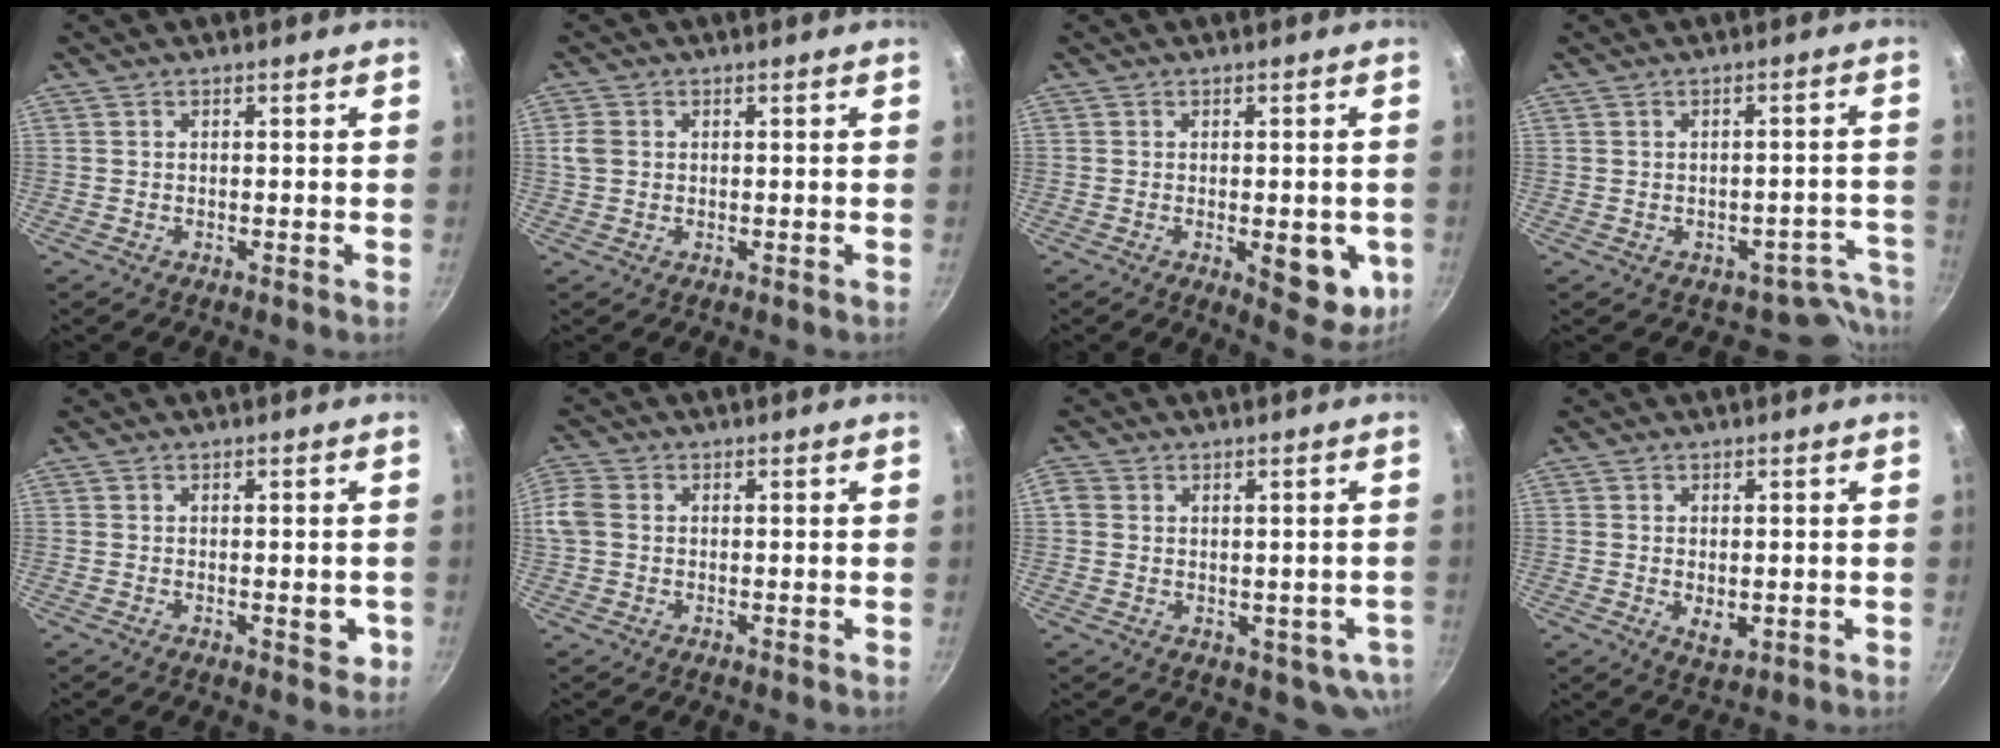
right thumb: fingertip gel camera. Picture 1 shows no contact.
{"total": 2.9, "force": [0.4, 2.4, 1.5], "torque": [-0.026, 0.002, 0.007]}
{"total": 9.3, "force": [-1.9, 4.3, 8.1], "torque": [-0.065, -0.007, -0.017]}
{"total": 7.3, "force": [-4.7, 5.2, 2.1], "torque": [0.050, 0.051, -0.047]}
{"total": 2.9, "force": [-0.5, 1.4, 2.5], "torque": [-0.022, -0.002, -0.006]}
{"total": 4.6, "force": [0.2, 3.7, 2.8], "torque": [-0.064, 0.007, -0.003]}
{"total": 7.9, "force": [-0.3, 6.4, 4.6], "torque": [-0.050, 0.008, 0.012]}
{"total": 3.9, "force": [-0.3, 2.4, 3.1], "torque": [-0.049, -0.012, 0.002]}